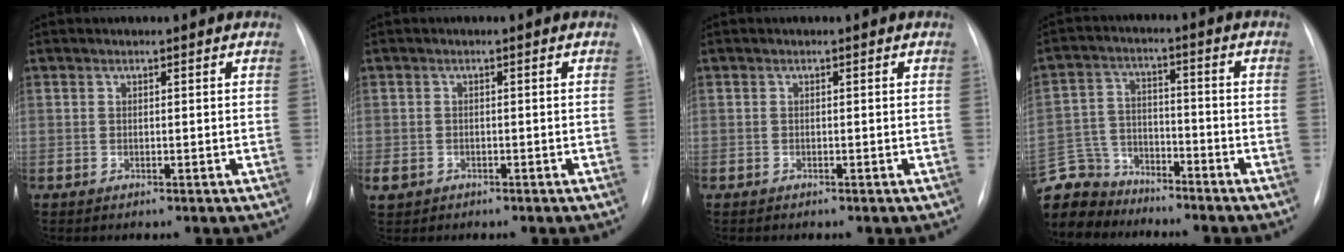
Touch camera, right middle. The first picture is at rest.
{"total": 3.4, "force": [-2.0, 2.6, 1.1], "torque": [-0.025, -0.001, -0.029]}
{"total": 0.0}
{"total": 11.5, "force": [-10.5, 4.7, 0.5], "torque": [-0.030, 0.023, -0.194]}